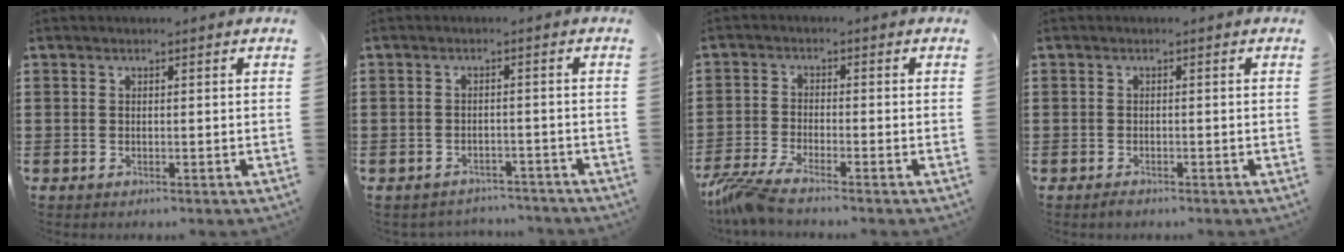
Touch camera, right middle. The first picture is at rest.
{"total": 2.3, "force": [-2.2, 0.4, -0.2], "torque": [-0.005, 0.000, -0.050]}
{"total": 4.6, "force": [-3.9, -0.1, 2.4], "torque": [-0.076, -0.022, -0.084]}
{"total": 0.7, "force": [-0.6, 0.2, 0.2], "torque": [-0.005, -0.003, -0.012]}